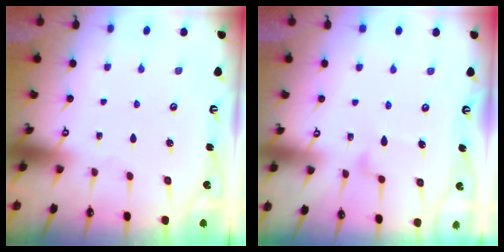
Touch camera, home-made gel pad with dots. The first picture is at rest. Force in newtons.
{"total": 10.6, "press": 10.6, "slide": 0.3}